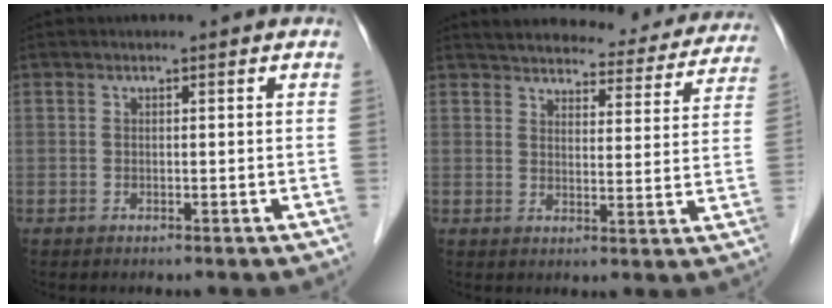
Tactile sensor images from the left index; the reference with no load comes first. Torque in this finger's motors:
{"motor_torque": [0.36, -0.52, 0.01, 0.00]}